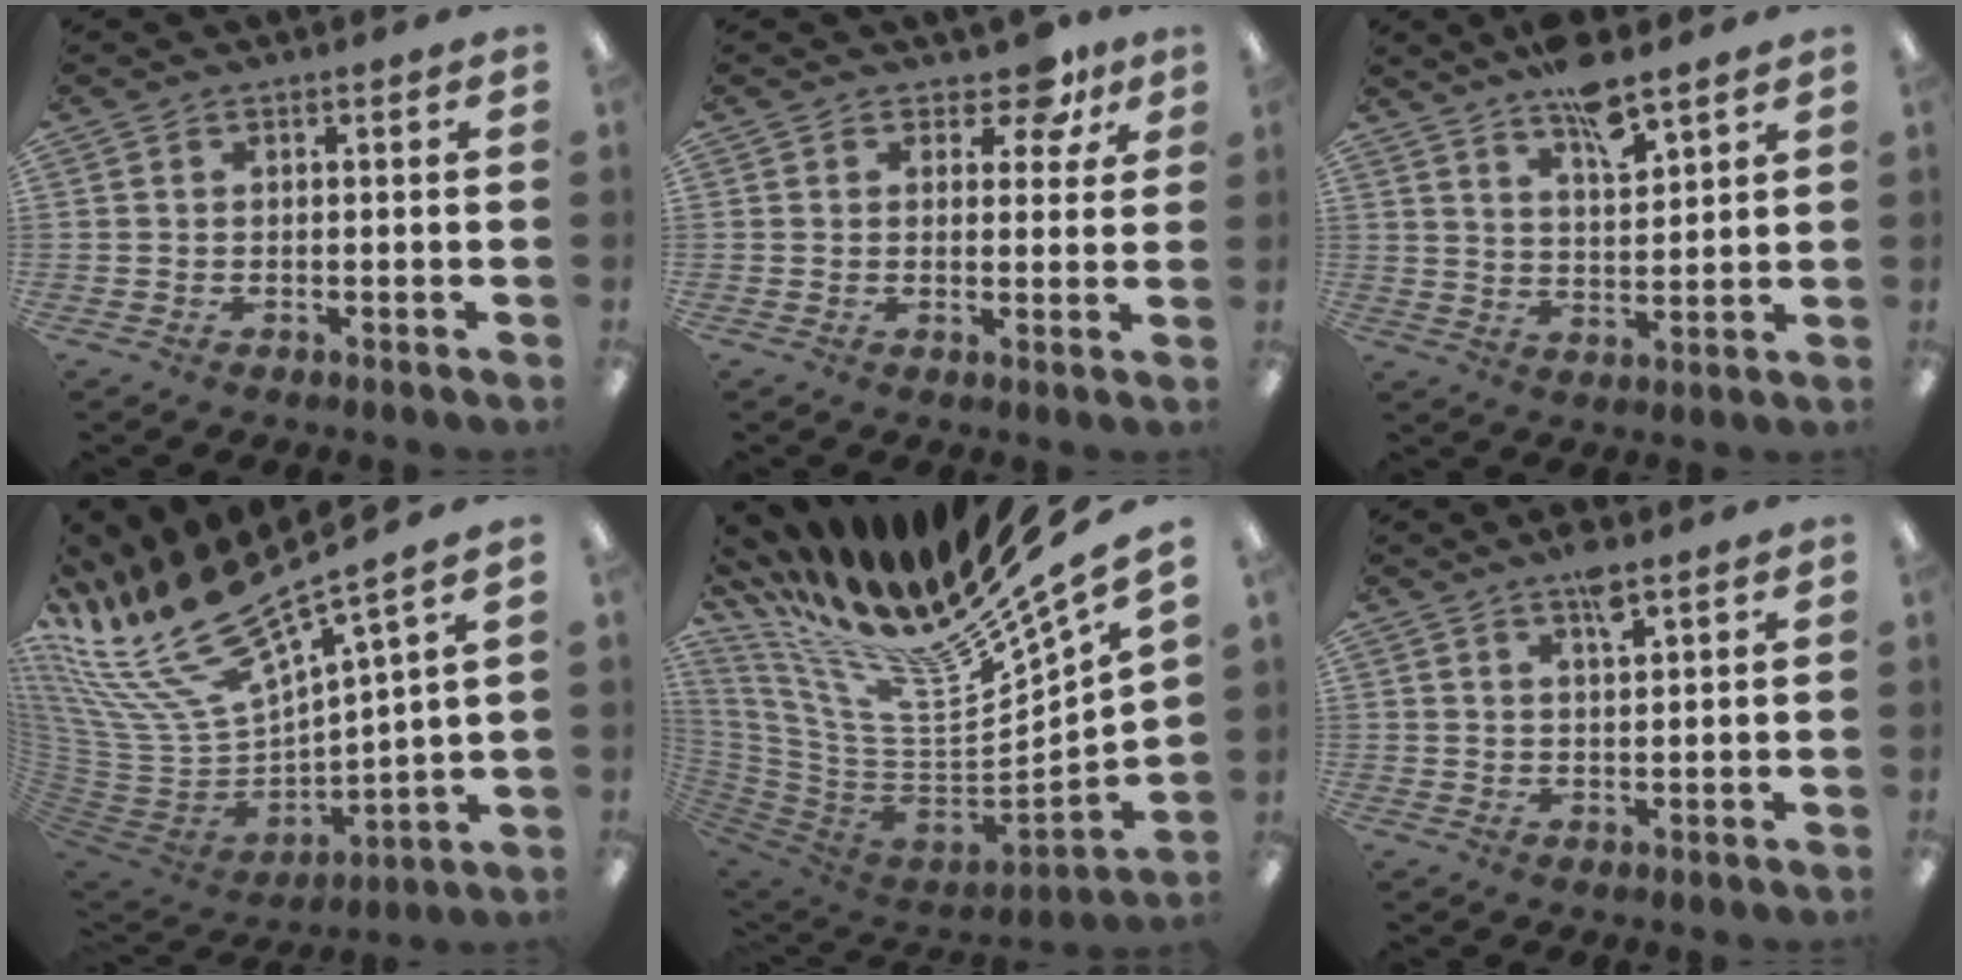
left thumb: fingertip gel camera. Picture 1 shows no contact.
{"total": 7.4, "force": [5.0, 3.8, 3.9], "torque": [-0.041, -0.025, 0.082]}
{"total": 9.0, "force": [7.3, 2.6, 4.7], "torque": [-0.073, -0.044, 0.126]}
{"total": 24.2, "force": [18.2, 8.1, 13.8], "torque": [-0.263, -0.146, 0.334]}
{"total": 24.5, "force": [17.4, 6.0, 16.1], "torque": [-0.269, -0.158, 0.297]}
{"total": 5.1, "force": [3.7, 1.1, 3.4], "torque": [-0.059, -0.014, 0.060]}